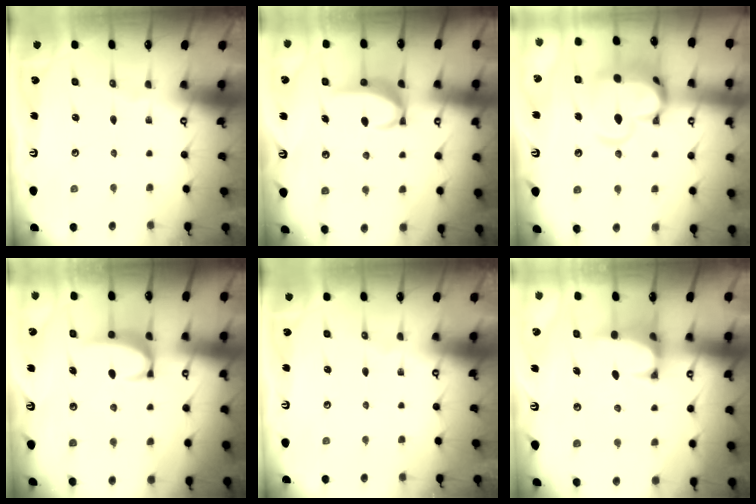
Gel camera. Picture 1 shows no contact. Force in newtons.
{"total": 5.1, "press": 5.1, "slide": 0.2}
{"total": 10.0, "press": 9.9, "slide": 1.6}
{"total": 3.0, "press": 3.0, "slide": 0.3}
{"total": 0.0}
{"total": 1.0, "press": 0.5, "slide": 0.9}